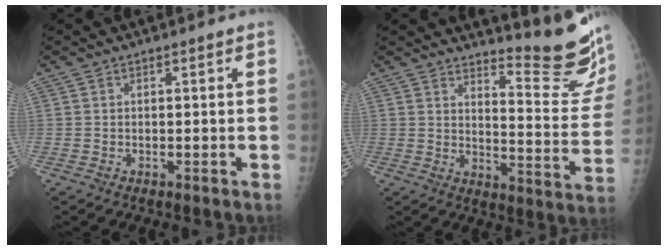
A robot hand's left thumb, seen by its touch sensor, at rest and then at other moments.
{"total": 15.3, "force": [13.9, 1.0, 6.3], "torque": [-0.067, -0.173, 0.178]}